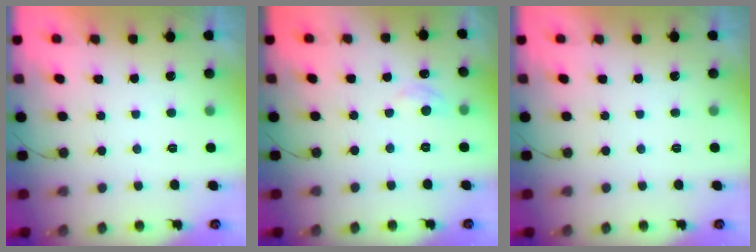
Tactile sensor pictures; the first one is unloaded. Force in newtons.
{"total": 5.0, "press": 4.9, "slide": 0.6}
{"total": 0.0}